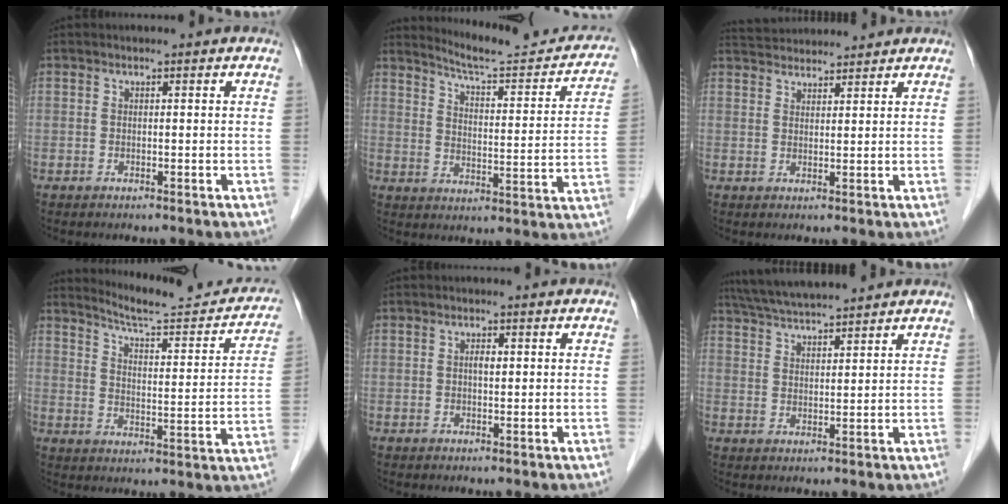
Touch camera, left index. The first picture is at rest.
{"total": 16.3, "force": [15.4, 1.9, 5.0], "torque": [-0.063, -0.045, 0.194]}
{"total": 7.5, "force": [7.3, 0.8, 1.6], "torque": [-0.034, 0.034, 0.117]}
{"total": 16.5, "force": [15.5, 2.0, 5.3], "torque": [-0.066, -0.044, 0.196]}
{"total": 1.2, "force": [0.0, 0.4, 1.1], "torque": [-0.020, -0.002, -0.001]}
{"total": 9.5, "force": [8.7, 0.1, 3.9], "torque": [-0.073, 0.028, 0.143]}